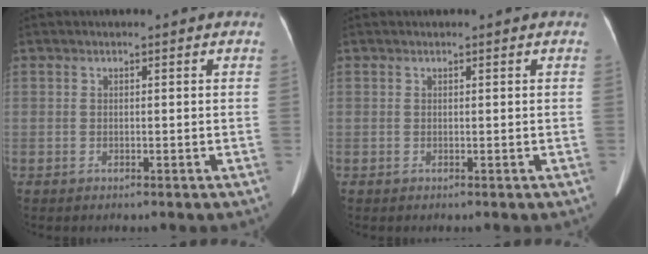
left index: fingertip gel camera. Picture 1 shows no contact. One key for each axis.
{"total": 0.0}